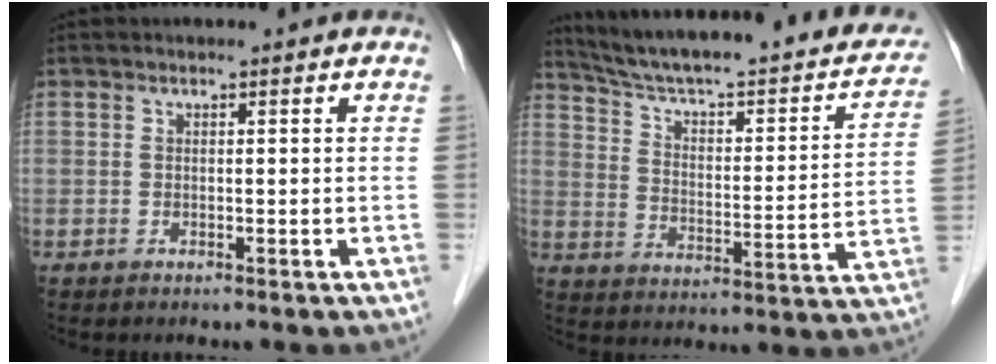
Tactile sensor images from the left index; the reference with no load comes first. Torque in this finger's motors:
{"motor_torque": [0.27, -0.62, 0.31, 0.12]}